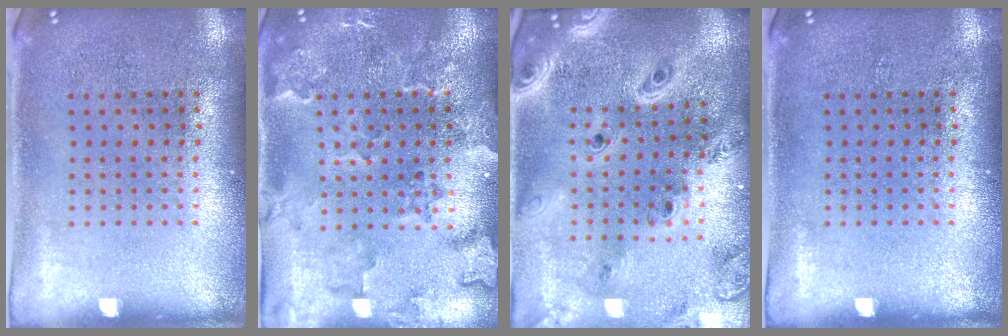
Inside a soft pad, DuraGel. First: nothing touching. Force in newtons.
{"total": 2.5, "press": 2.2, "slide": 1.1}
{"total": 3.7, "press": 2.9, "slide": 2.3}
{"total": 0.0}